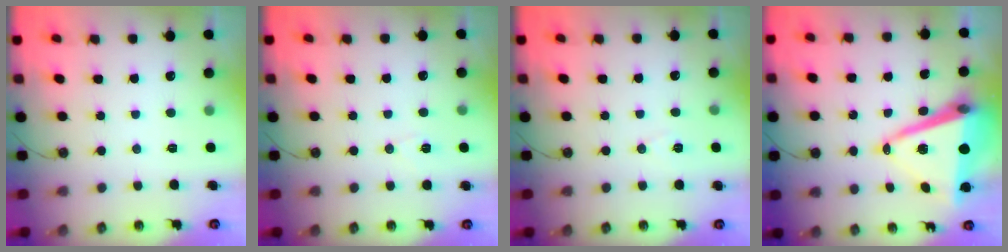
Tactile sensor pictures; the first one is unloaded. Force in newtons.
{"total": 5.3, "press": 4.8, "slide": 2.3}
{"total": 6.0, "press": 4.0, "slide": 4.5}
{"total": 15.5, "press": 15.0, "slide": 4.0}